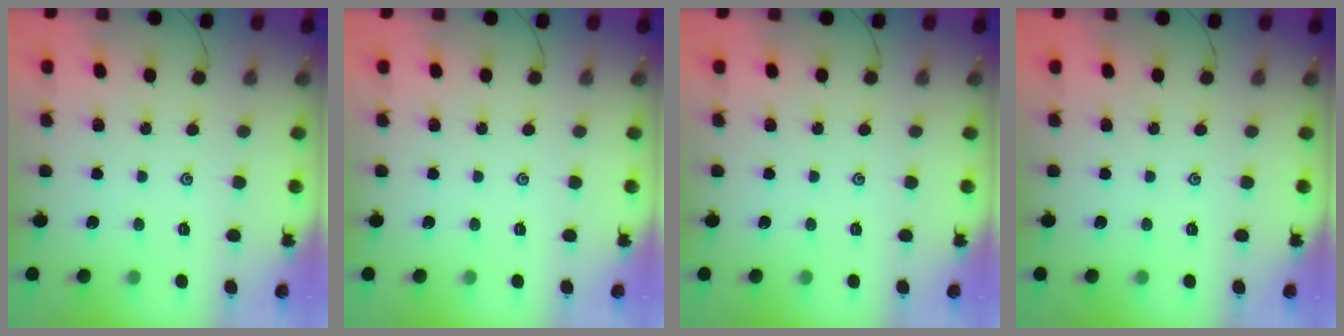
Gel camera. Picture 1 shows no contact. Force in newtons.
{"total": 0.0}
{"total": 0.0}
{"total": 0.0}